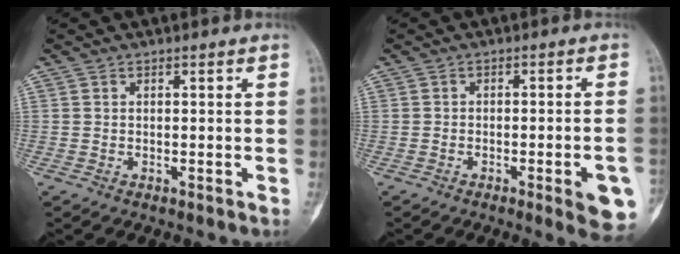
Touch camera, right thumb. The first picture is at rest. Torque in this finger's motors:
{"motor_torque": [1.80, 1.23, 1.21, -0.70, 0.39]}